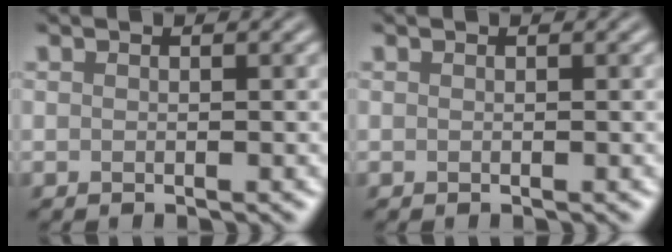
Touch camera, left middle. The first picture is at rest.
{"total": 0.0}